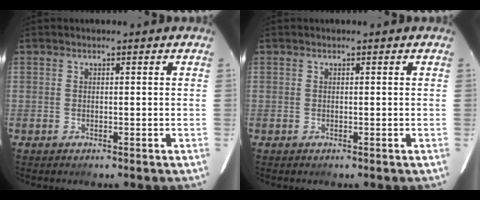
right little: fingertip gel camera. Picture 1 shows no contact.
{"total": 0.0}